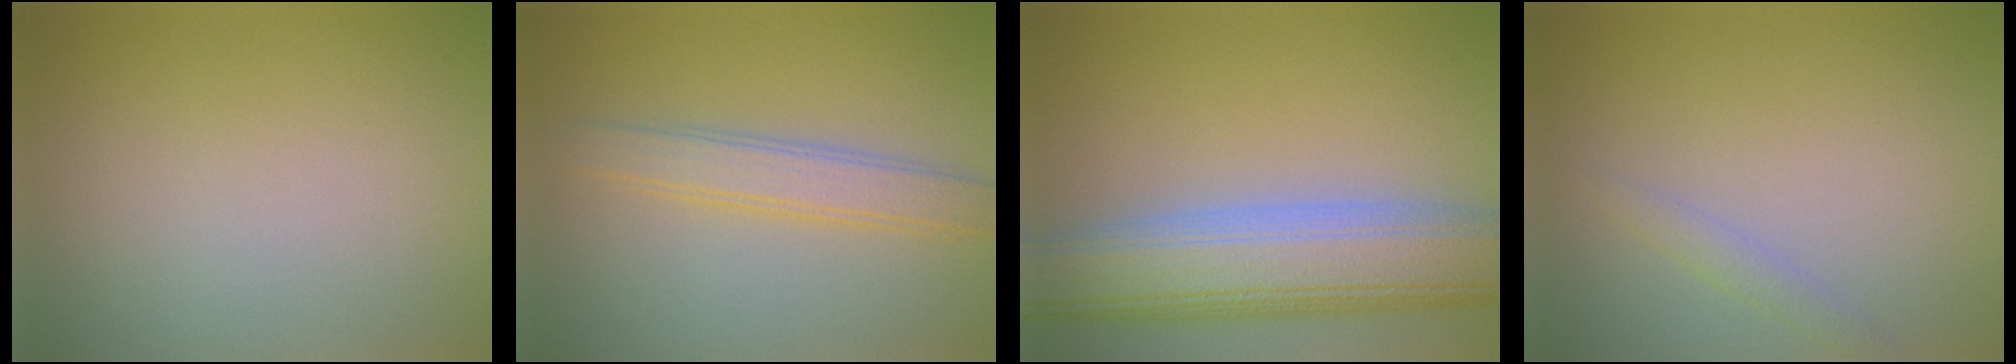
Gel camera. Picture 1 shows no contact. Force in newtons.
{"total": 3.5, "press": 3.5, "slide": 0.1}
{"total": 11.1, "press": 11.0, "slide": 0.8}
{"total": 1.3, "press": 1.3, "slide": 0.1}